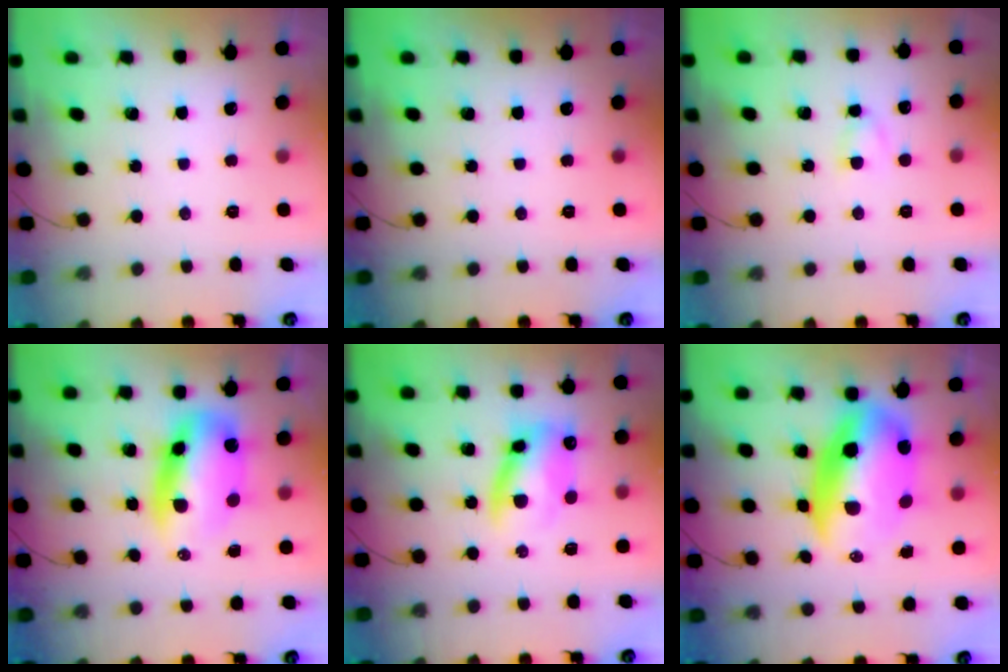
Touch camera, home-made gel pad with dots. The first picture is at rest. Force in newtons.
{"total": 0.0}
{"total": 2.9, "press": 2.7, "slide": 1.0}
{"total": 11.1, "press": 10.7, "slide": 3.0}
{"total": 12.0, "press": 11.6, "slide": 3.1}
{"total": 14.4, "press": 14.1, "slide": 3.0}